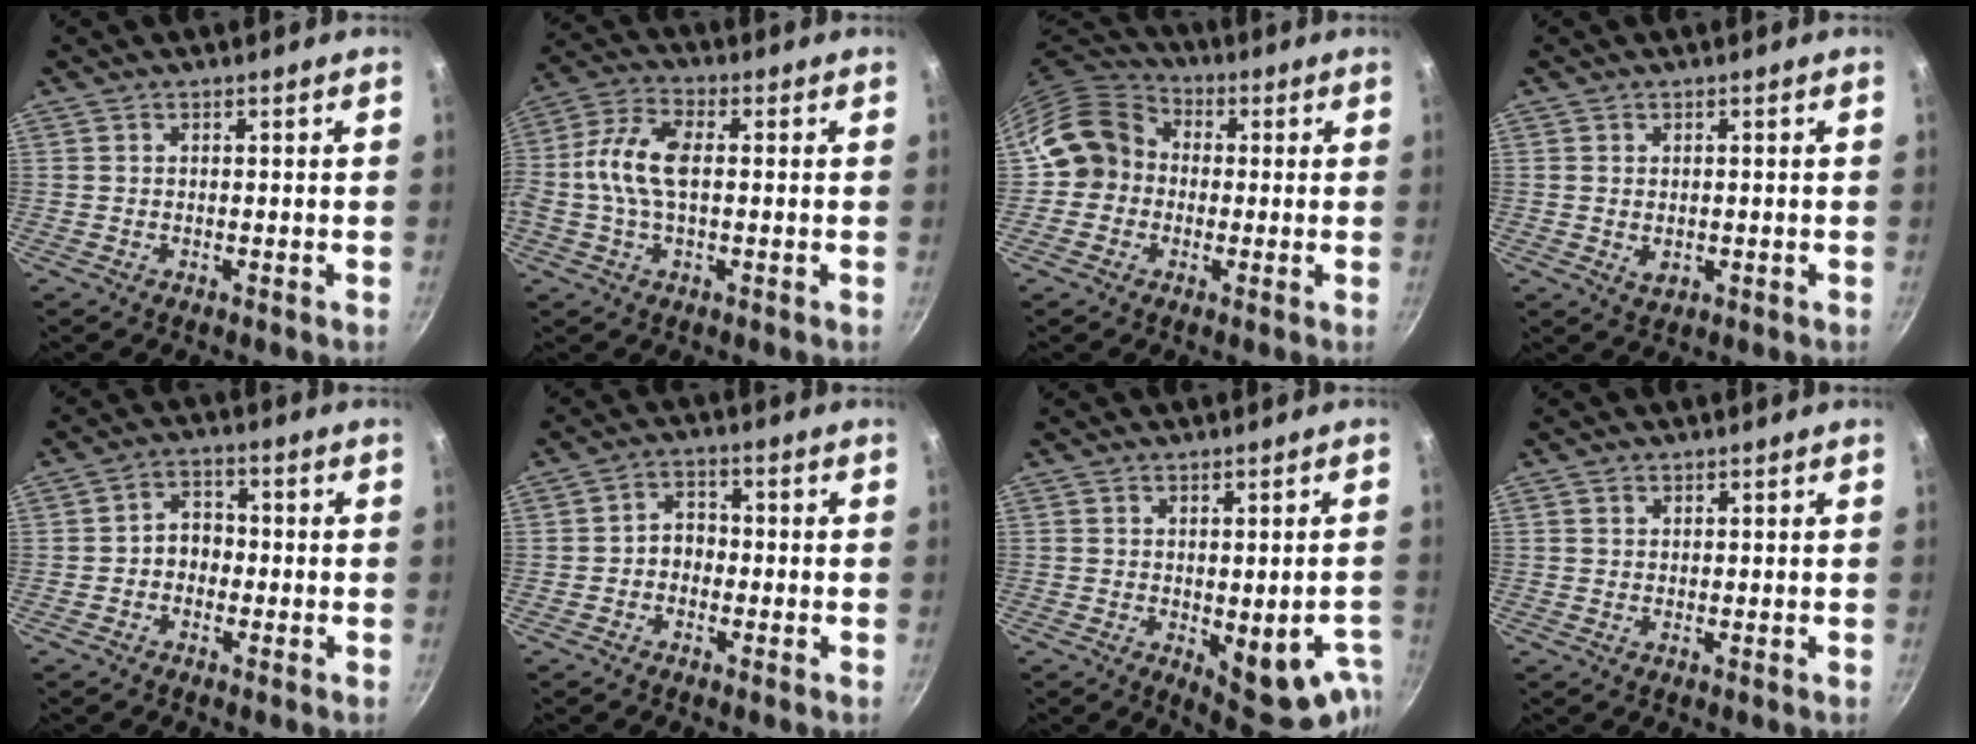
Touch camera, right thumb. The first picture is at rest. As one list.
[{"total": 10.5, "force": [0.2, 5.3, 9.0], "torque": [-0.196, 0.024, -0.010]}, {"total": 11.2, "force": [-0.5, 10.0, 5.0], "torque": [-0.056, 0.031, -0.032]}, {"total": 2.3, "force": [-0.1, 1.7, 1.6], "torque": [-0.026, -0.004, 0.002]}, {"total": 4.5, "force": [-0.9, 3.7, 2.5], "torque": [-0.010, 0.018, -0.022]}, {"total": 3.9, "force": [-1.0, 3.2, 2.1], "torque": [-0.010, 0.017, -0.024]}, {"total": 12.2, "force": [-3.2, 5.1, 10.6], "torque": [-0.080, -0.005, -0.029]}, {"total": 1.1, "force": [0.6, 0.8, 0.3], "torque": [-0.001, -0.001, 0.008]}]